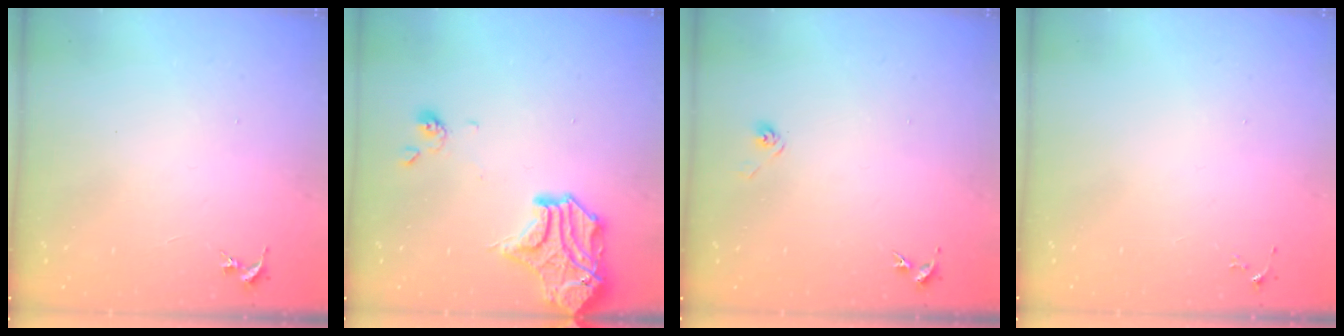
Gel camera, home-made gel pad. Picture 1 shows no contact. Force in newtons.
{"total": 16.4, "press": 16.1, "slide": 3.1}
{"total": 2.9, "press": 2.5, "slide": 1.5}
{"total": 3.3, "press": 3.3, "slide": 0.5}